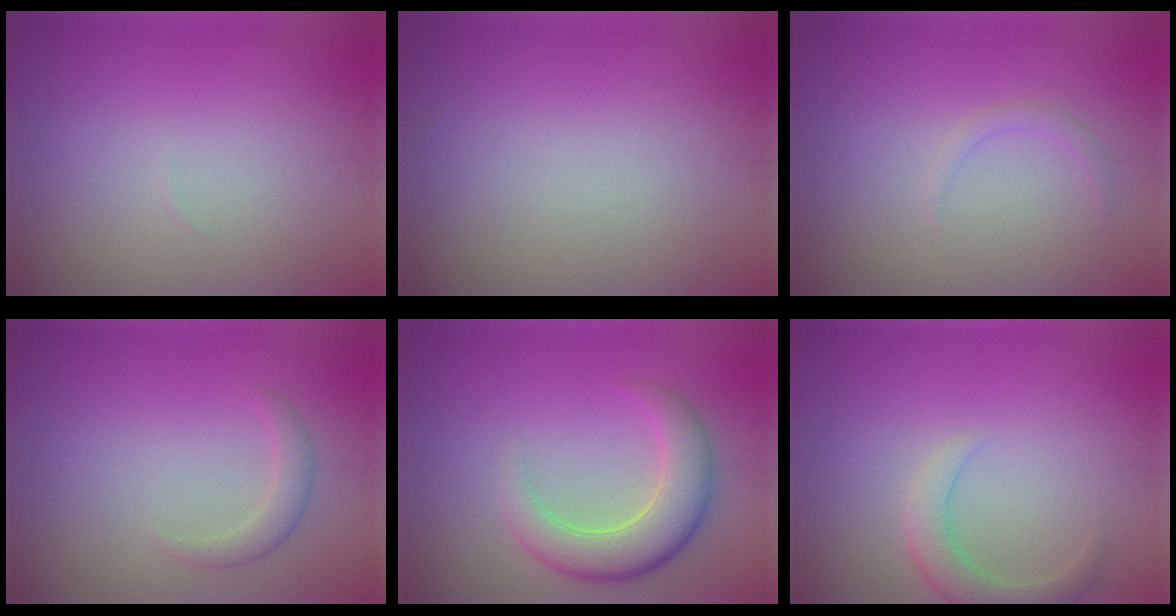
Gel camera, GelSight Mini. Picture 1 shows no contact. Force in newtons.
{"total": 0.0}
{"total": 0.9, "press": 0.9, "slide": 0.1}
{"total": 1.6, "press": 1.6, "slide": 0.1}
{"total": 5.4, "press": 5.4, "slide": 0.4}
{"total": 3.0, "press": 3.0, "slide": 0.3}